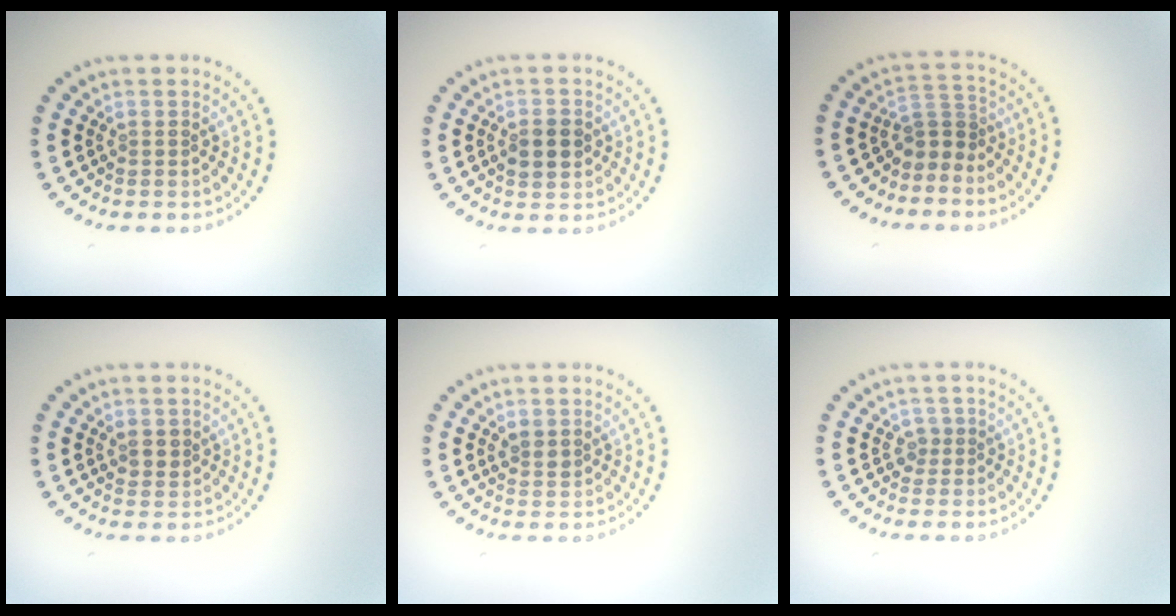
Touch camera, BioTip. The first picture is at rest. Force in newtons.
{"total": 2.6, "press": 2.6, "slide": 0.1}
{"total": 2.2, "press": 1.6, "slide": 1.5}
{"total": 1.5, "press": 1.4, "slide": 0.4}
{"total": 1.4, "press": 1.3, "slide": 0.5}
{"total": 1.1, "press": 0.8, "slide": 0.7}